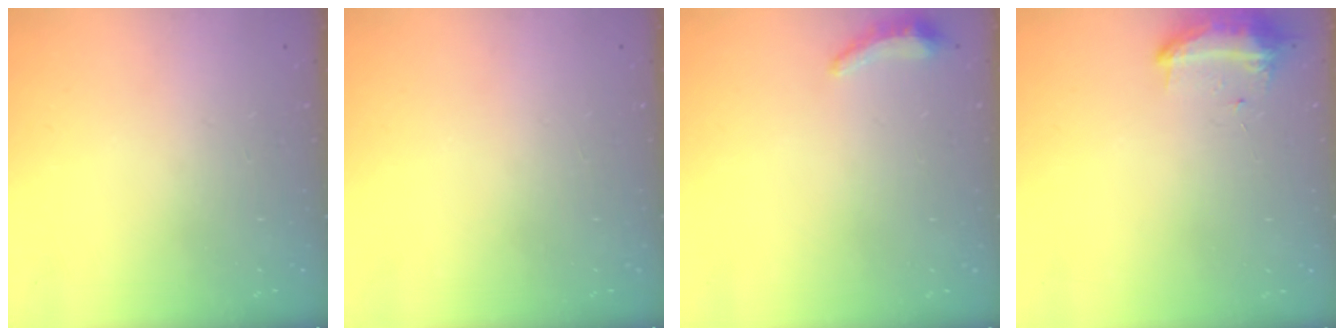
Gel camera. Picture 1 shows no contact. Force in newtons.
{"total": 0.0}
{"total": 5.1, "press": 4.7, "slide": 2.0}
{"total": 9.5, "press": 9.5, "slide": 0.6}